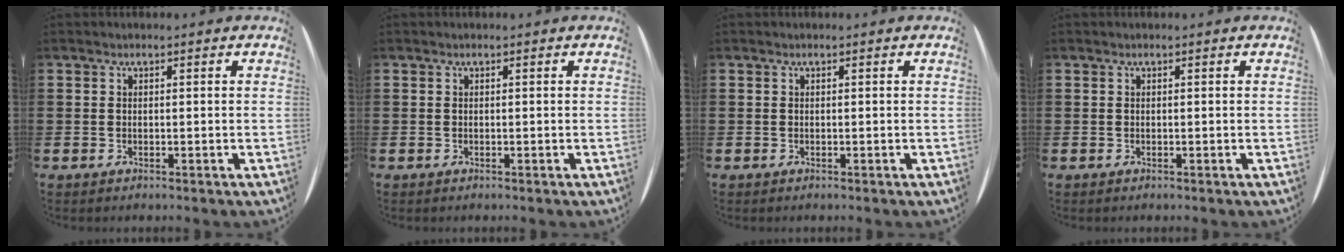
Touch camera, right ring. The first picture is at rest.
{"total": 0.0}
{"total": 0.0}
{"total": 0.0}